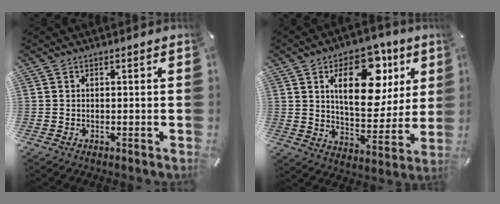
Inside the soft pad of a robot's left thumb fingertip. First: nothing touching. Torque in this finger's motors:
{"motor_torque": [1.04, 1.03, 2.08, -0.69, 0.49]}